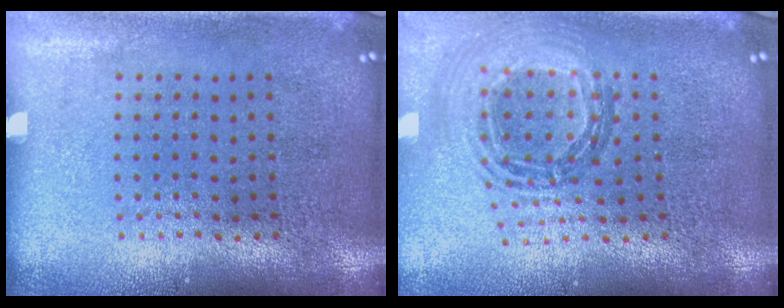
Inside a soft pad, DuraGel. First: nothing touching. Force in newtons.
{"total": 0.9, "press": 0.9, "slide": 0.2}